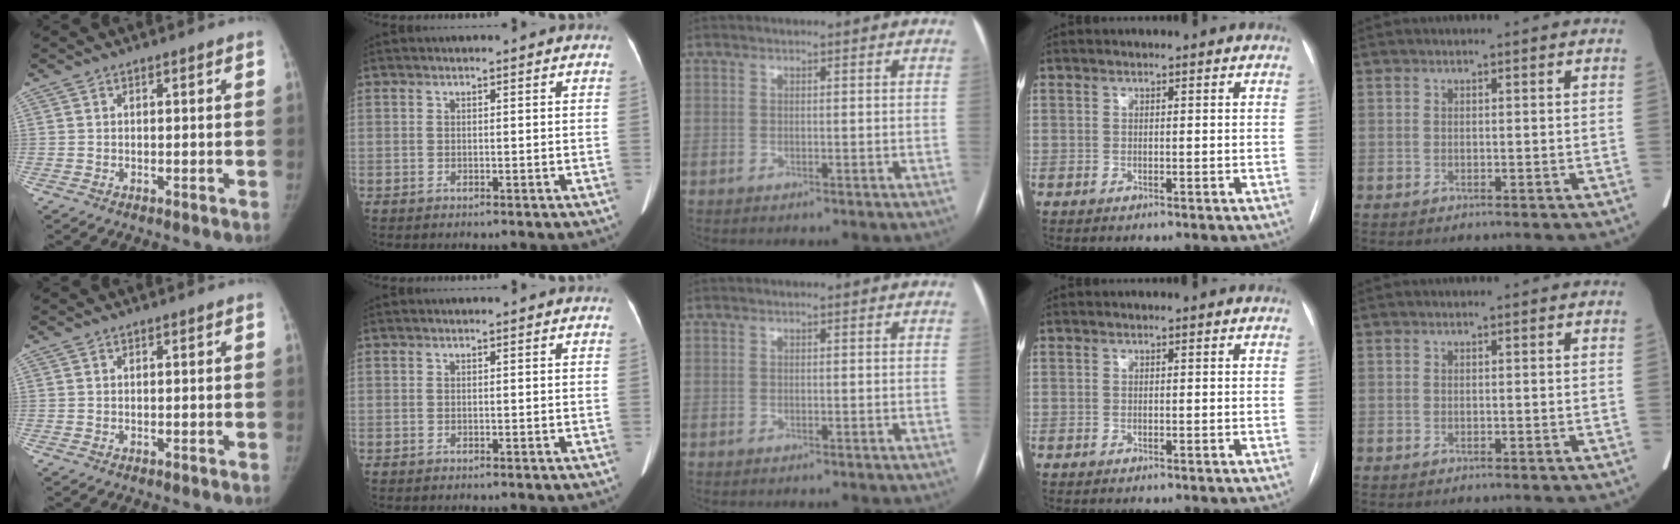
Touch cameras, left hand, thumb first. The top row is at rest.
{}